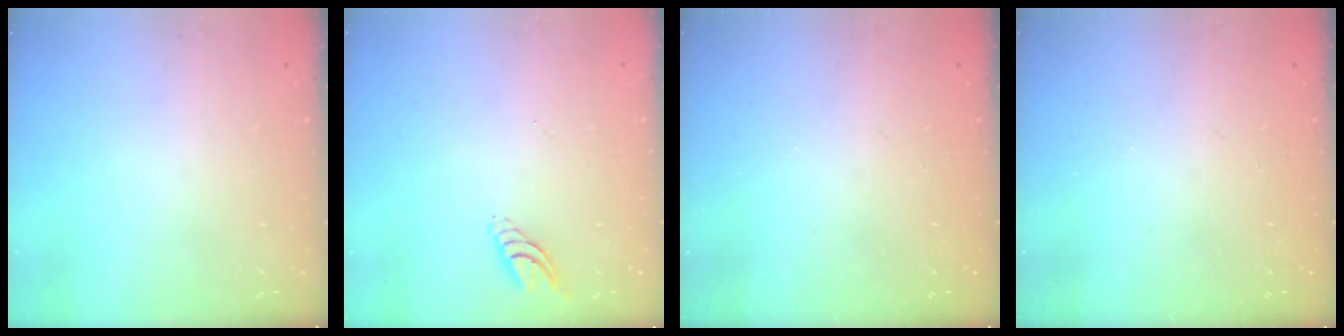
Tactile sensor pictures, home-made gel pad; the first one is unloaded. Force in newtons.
{"total": 7.0, "press": 7.0, "slide": 0.7}
{"total": 0.0}
{"total": 0.0}